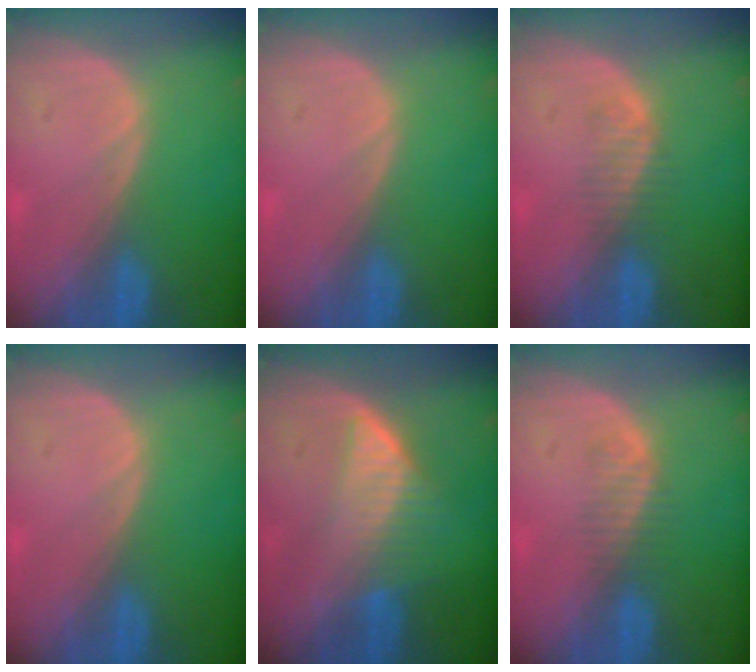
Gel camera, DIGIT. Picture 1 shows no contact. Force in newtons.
{"total": 0.0}
{"total": 2.2, "press": 2.0, "slide": 0.9}
{"total": 0.0}
{"total": 6.7, "press": 5.9, "slide": 3.2}
{"total": 2.2, "press": 2.0, "slide": 0.9}